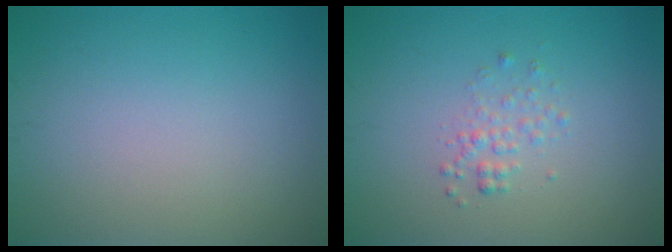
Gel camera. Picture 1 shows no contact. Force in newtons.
{"total": 1.4, "press": 1.4, "slide": 0.1}